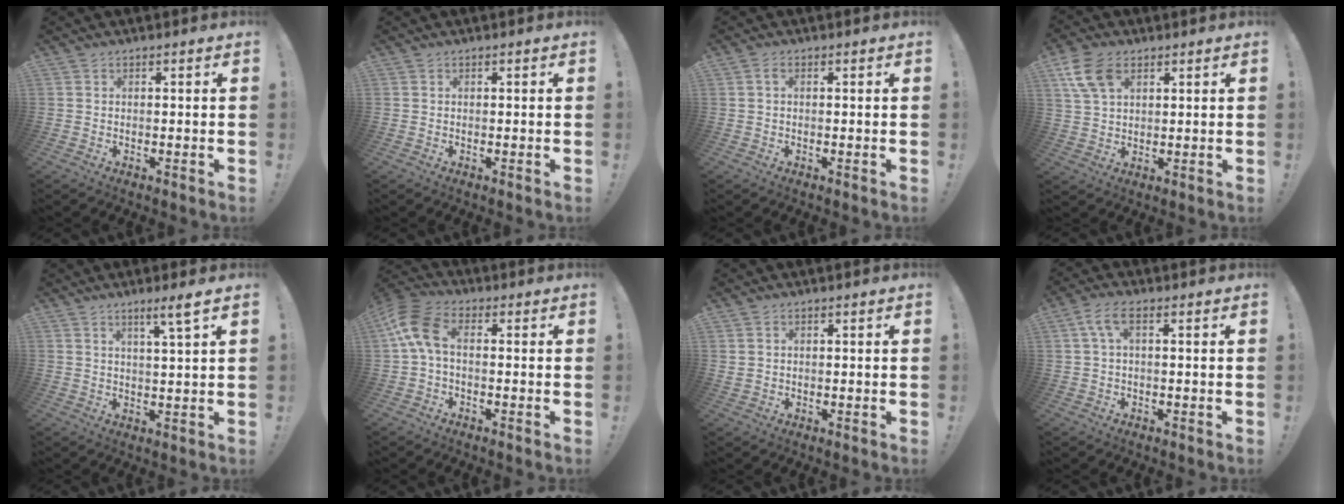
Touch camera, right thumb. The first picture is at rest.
{"total": 0.0}
{"total": 1.5, "force": [0.2, 0.6, 1.3], "torque": [-0.019, 0.001, 0.002]}
{"total": 9.9, "force": [4.7, 5.7, 6.5], "torque": [-0.128, -0.008, 0.090]}
{"total": 5.4, "force": [3.3, -0.3, 4.2], "torque": [-0.056, -0.021, 0.047]}
{"total": 10.0, "force": [1.9, 5.3, 8.2], "torque": [-0.177, 0.004, 0.040]}
{"total": 1.3, "force": [0.8, 1.0, 0.6], "torque": [-0.016, 0.004, 0.016]}
{"total": 5.3, "force": [1.1, 1.7, 4.9], "torque": [-0.107, 0.005, 0.022]}